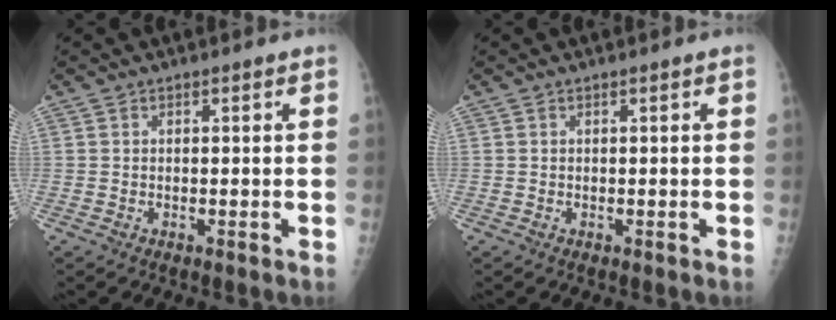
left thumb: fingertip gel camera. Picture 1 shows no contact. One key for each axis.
{"total": 0.0}